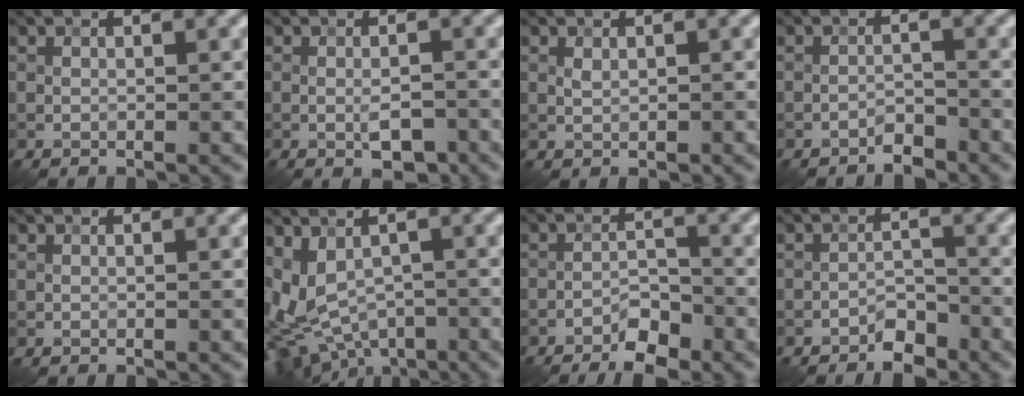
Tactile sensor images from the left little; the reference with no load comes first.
{"total": 2.3, "force": [-0.9, 0.9, 2.0], "torque": [-0.032, 0.000, -0.013]}
{"total": 0.7, "force": [0.1, 0.4, 0.6], "torque": [-0.011, -0.002, 0.004]}
{"total": 1.5, "force": [-1.4, 0.3, 0.5], "torque": [-0.006, 0.006, -0.027]}
{"total": 0.0}
{"total": 6.5, "force": [-2.2, 4.1, 4.5], "torque": [-0.078, -0.014, -0.036]}
{"total": 3.4, "force": [-2.5, 1.2, 1.9], "torque": [-0.027, 0.005, -0.049]}
{"total": 2.4, "force": [-2.0, 0.9, 1.0], "torque": [-0.011, 0.008, -0.037]}